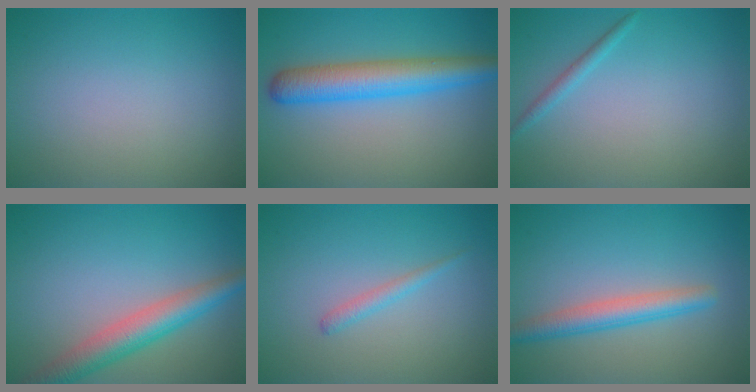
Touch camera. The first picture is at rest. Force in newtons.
{"total": 5.7, "press": 5.7, "slide": 0.1}
{"total": 1.1, "press": 1.1, "slide": 0.0}
{"total": 5.0, "press": 5.0, "slide": 0.2}
{"total": 1.2, "press": 1.1, "slide": 0.1}
{"total": 3.3, "press": 3.3, "slide": 0.1}